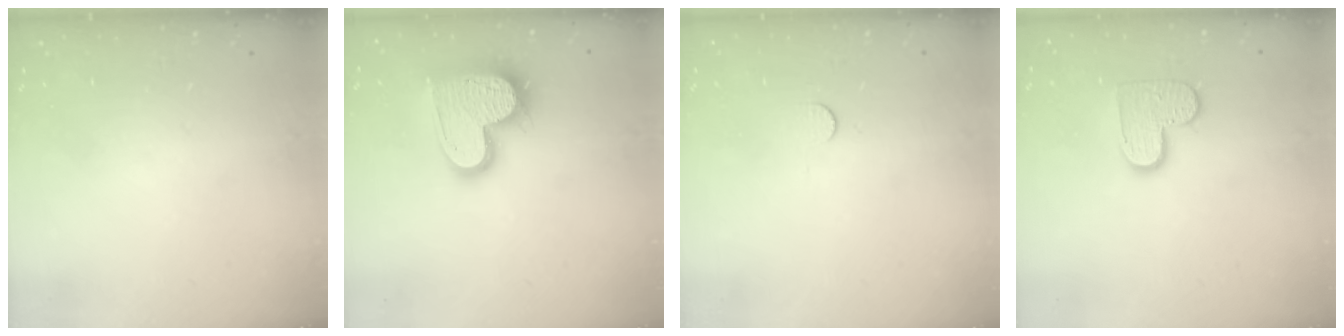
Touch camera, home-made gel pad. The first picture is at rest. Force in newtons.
{"total": 17.2, "press": 17.2, "slide": 1.2}
{"total": 3.7, "press": 3.7, "slide": 0.4}
{"total": 9.2, "press": 9.2, "slide": 0.2}